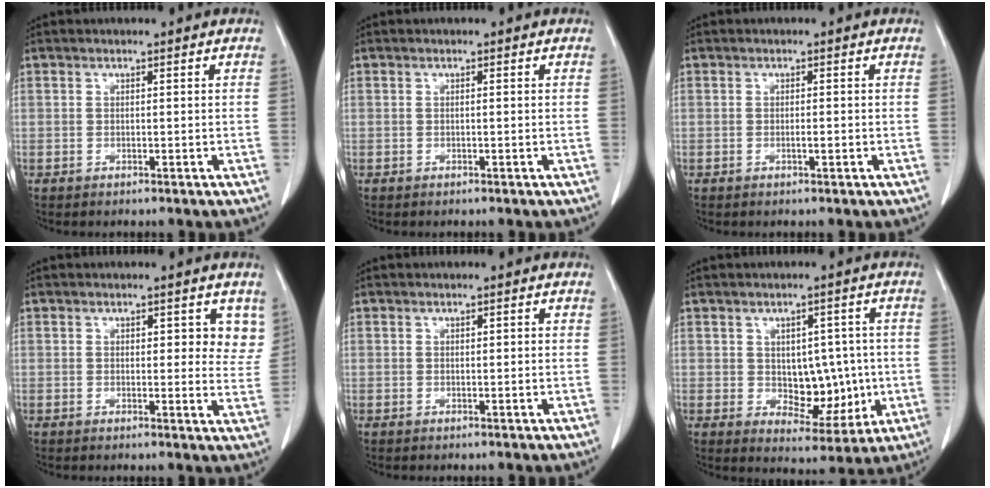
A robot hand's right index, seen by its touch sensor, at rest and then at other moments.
{"total": 0.0}
{"total": 0.8, "force": [-0.1, 0.1, 0.7], "torque": [-0.012, 0.002, 0.002]}
{"total": 5.5, "force": [2.7, 2.6, 4.0], "torque": [-0.029, -0.008, 0.026]}
{"total": 0.6, "force": [0.2, 0.1, 0.6], "torque": [-0.013, 0.001, 0.003]}
{"total": 8.2, "force": [-0.1, 5.1, 6.4], "torque": [-0.073, 0.007, 0.017]}